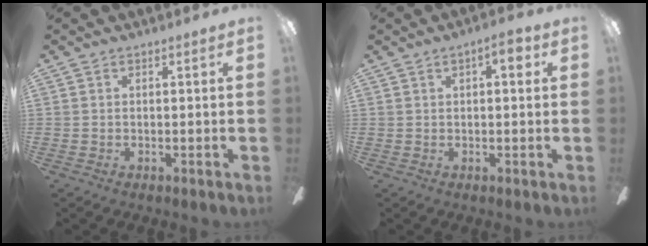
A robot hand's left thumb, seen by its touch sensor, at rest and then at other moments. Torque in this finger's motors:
{"motor_torque": [-0.02, 0.10, 0.01, 0.06, 0.03]}